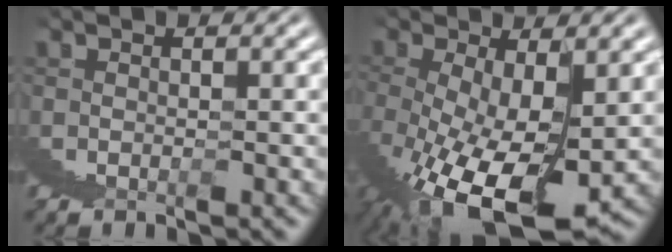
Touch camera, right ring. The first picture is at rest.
{"total": 7.2, "force": [-1.7, 2.6, 6.5], "torque": [-0.118, -0.023, -0.013]}